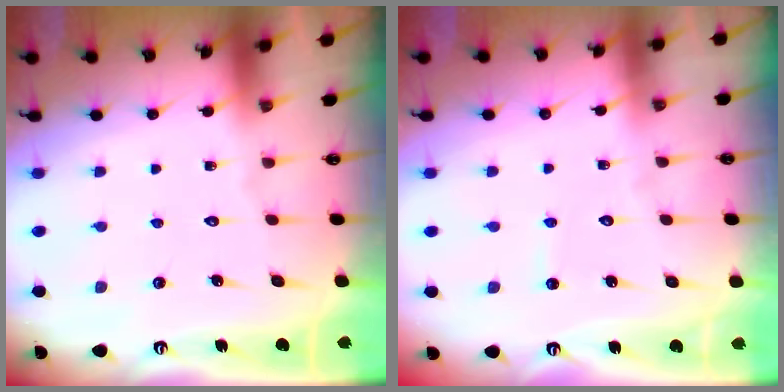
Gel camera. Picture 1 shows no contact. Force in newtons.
{"total": 2.8, "press": 2.8, "slide": 0.3}